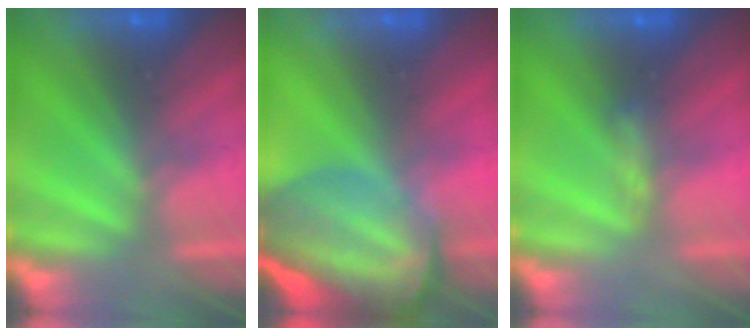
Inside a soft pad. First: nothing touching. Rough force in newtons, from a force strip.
{"total": 6.9}
{"total": 2.9}